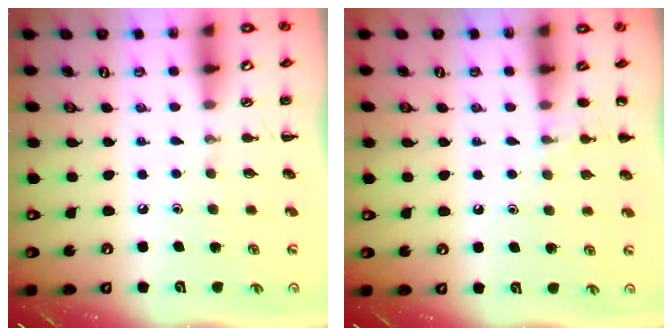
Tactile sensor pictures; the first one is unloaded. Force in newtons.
{"total": 5.6, "press": 5.4, "slide": 1.6}